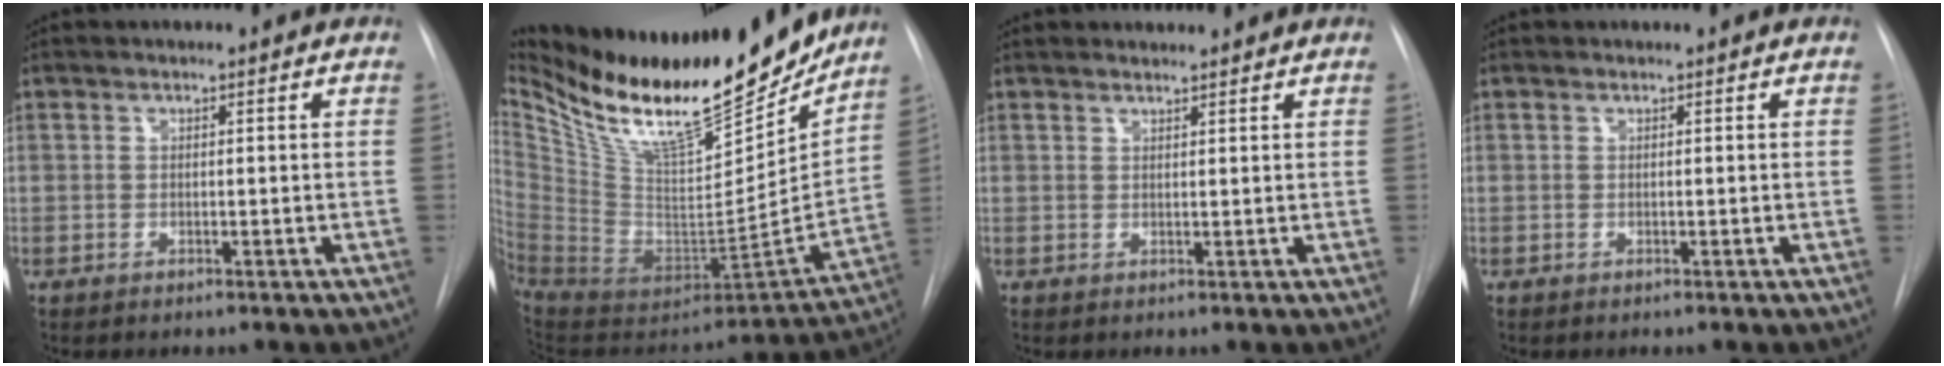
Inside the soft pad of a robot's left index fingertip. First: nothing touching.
{"total": 30.9, "force": [24.5, 8.6, 16.8], "torque": [-0.303, -0.034, 0.393]}
{"total": 3.0, "force": [2.9, 0.5, 0.5], "torque": [-0.010, 0.019, 0.042]}
{"total": 0.0}